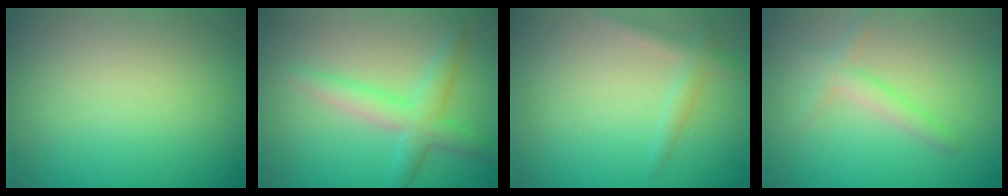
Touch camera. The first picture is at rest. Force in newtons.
{"total": 3.3, "press": 3.3, "slide": 0.1}
{"total": 1.6, "press": 1.6, "slide": 0.1}
{"total": 1.9, "press": 1.9, "slide": 0.1}